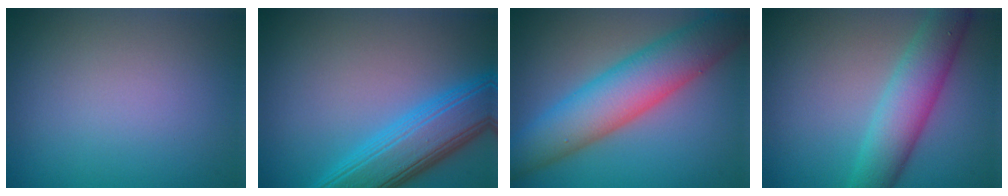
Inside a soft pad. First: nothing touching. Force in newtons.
{"total": 7.0, "press": 7.0, "slide": 0.2}
{"total": 8.2, "press": 8.2, "slide": 0.2}
{"total": 5.5, "press": 5.5, "slide": 0.1}